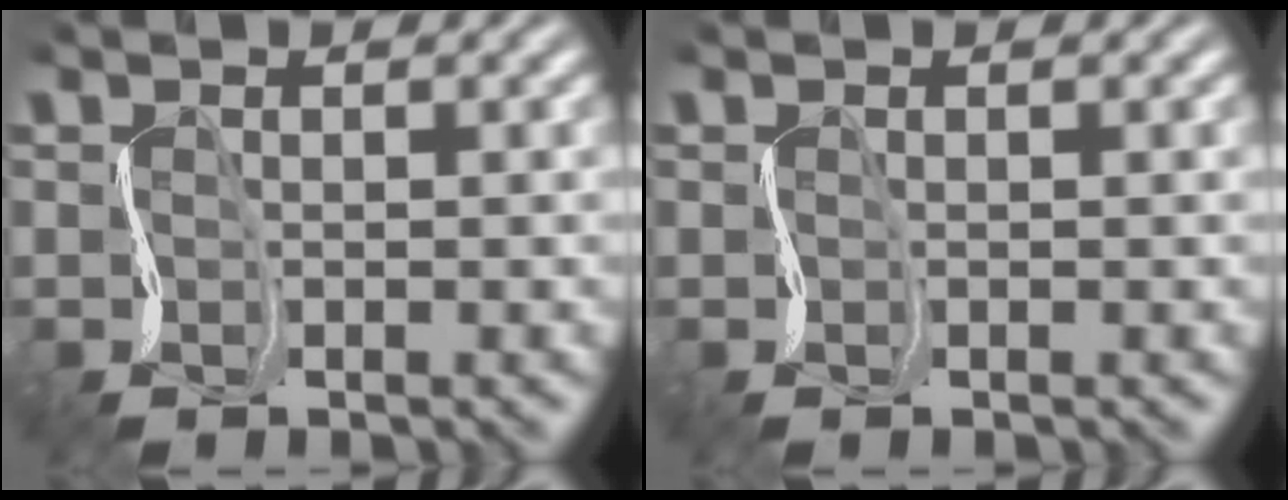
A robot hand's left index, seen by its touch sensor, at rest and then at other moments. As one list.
[{"total": 0.0}]